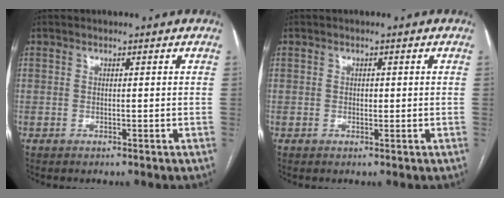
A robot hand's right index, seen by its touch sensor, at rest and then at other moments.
{"total": 0.8, "force": [0.0, 0.6, 0.6], "torque": [-0.010, 0.001, 0.000]}